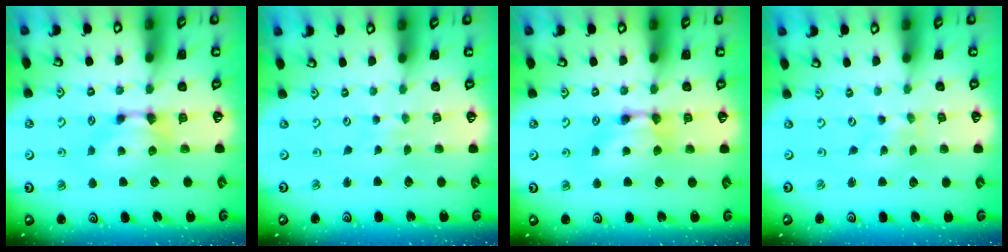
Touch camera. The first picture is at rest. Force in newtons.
{"total": 4.5, "press": 4.5, "slide": 0.1}
{"total": 1.5, "press": 1.5, "slide": 0.1}
{"total": 6.9, "press": 6.9, "slide": 0.4}